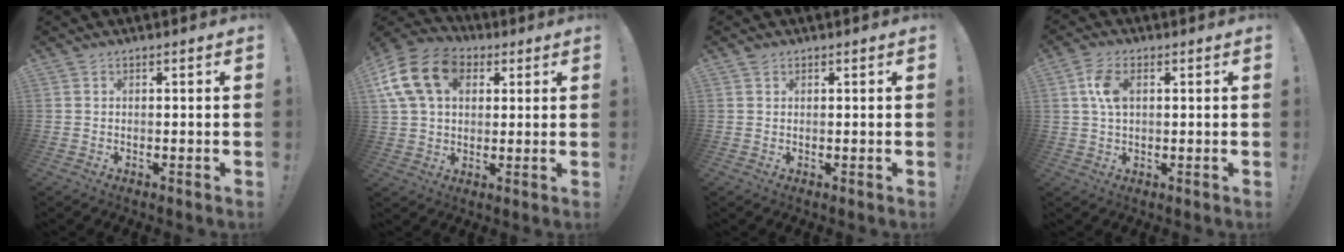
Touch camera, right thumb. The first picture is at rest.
{"total": 17.7, "force": [6.0, 12.8, 10.7], "torque": [-0.186, -0.008, 0.117]}
{"total": 0.7, "force": [0.5, 0.4, 0.1], "torque": [0.000, -0.001, 0.010]}
{"total": 7.0, "force": [1.6, 4.0, 5.4], "torque": [-0.103, -0.003, 0.026]}